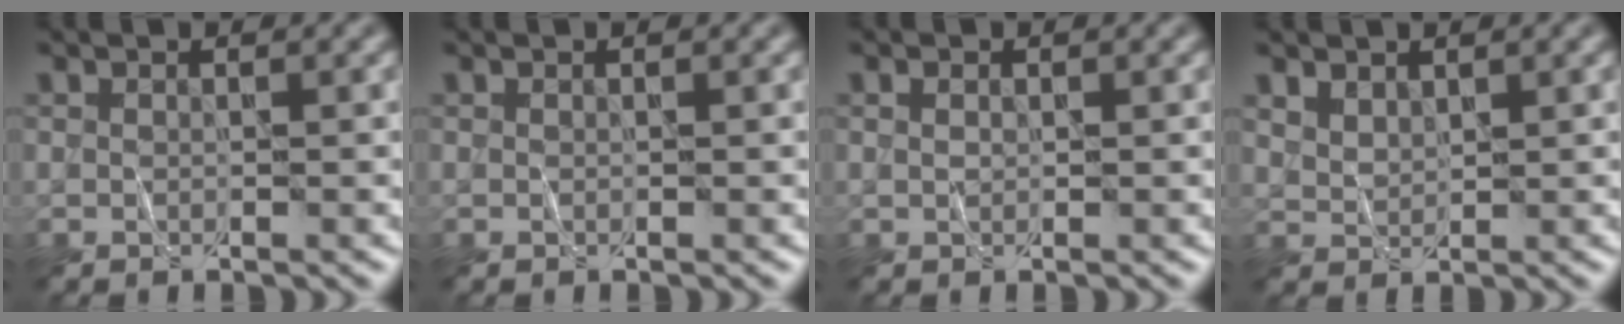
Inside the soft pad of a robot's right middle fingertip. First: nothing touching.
{"total": 0.0}
{"total": 0.7, "force": [0.2, 0.5, 0.5], "torque": [-0.011, 0.002, 0.004]}
{"total": 1.7, "force": [1.3, 0.9, 0.7], "torque": [-0.017, -0.001, 0.031]}